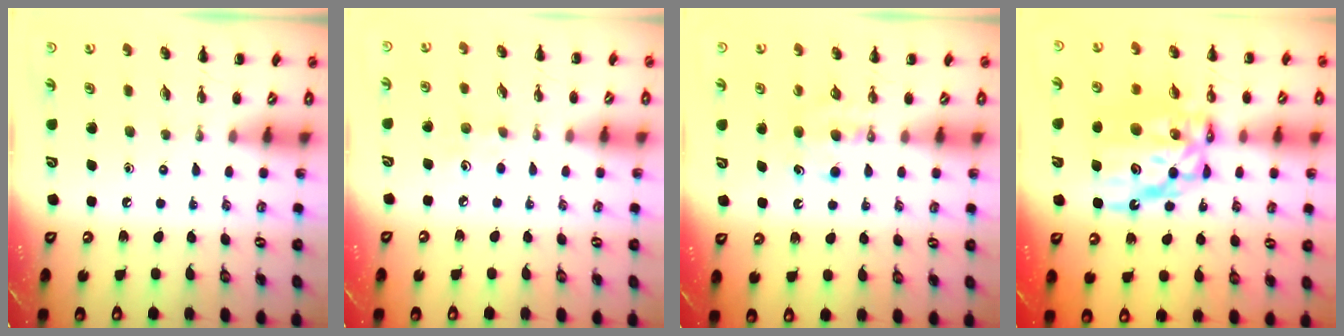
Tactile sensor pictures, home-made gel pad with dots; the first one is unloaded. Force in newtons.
{"total": 5.6, "press": 5.4, "slide": 1.6}
{"total": 5.6, "press": 5.3, "slide": 1.6}
{"total": 13.2, "press": 12.7, "slide": 3.6}